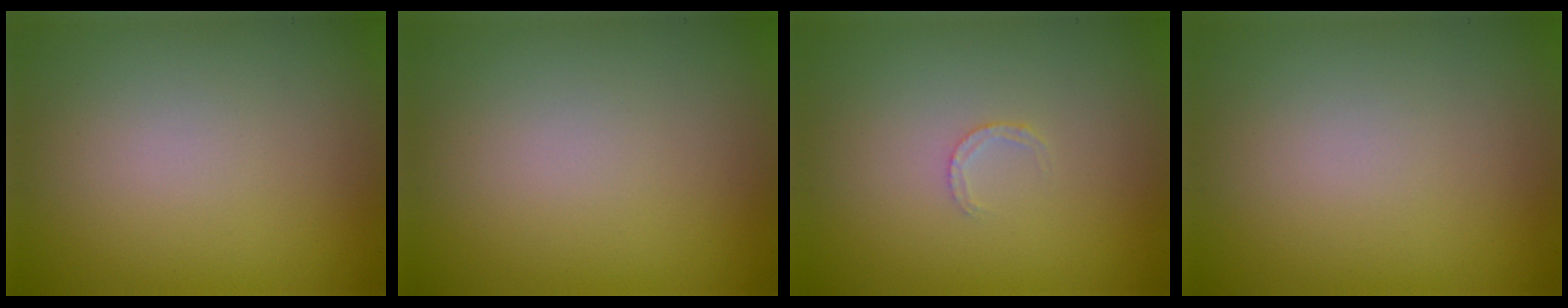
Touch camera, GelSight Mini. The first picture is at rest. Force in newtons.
{"total": 0.0}
{"total": 0.9, "press": 0.9, "slide": 0.2}
{"total": 0.0}